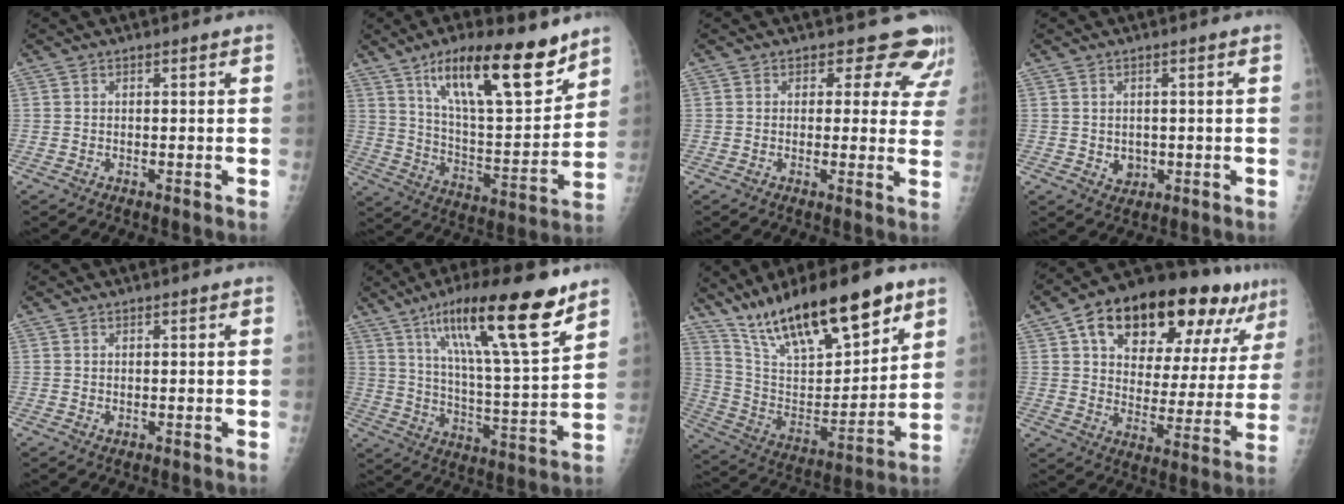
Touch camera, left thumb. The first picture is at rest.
{"total": 21.4, "force": [13.6, 6.5, 15.2], "torque": [-0.212, -0.067, 0.232]}
{"total": 8.7, "force": [7.1, 4.8, 1.4], "torque": [0.041, -0.031, 0.052]}
{"total": 3.0, "force": [-0.3, 2.6, 1.5], "torque": [-0.010, -0.001, 0.006]}
{"total": 1.0, "force": [0.2, 0.7, 0.6], "torque": [-0.008, -0.002, 0.005]}
{"total": 22.2, "force": [13.5, 4.1, 17.1], "torque": [-0.262, -0.051, 0.226]}
{"total": 24.6, "force": [16.6, 8.1, 16.3], "torque": [-0.245, -0.048, 0.296]}
{"total": 26.7, "force": [14.5, 12.7, 18.5], "torque": [-0.237, 0.001, 0.219]}